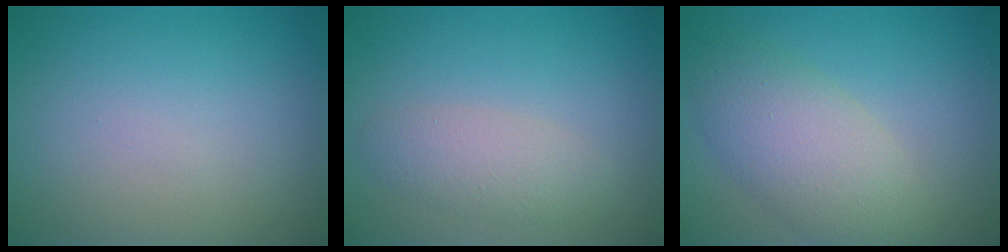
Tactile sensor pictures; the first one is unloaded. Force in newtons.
{"total": 2.4, "press": 2.4, "slide": 0.1}
{"total": 5.5, "press": 5.4, "slide": 0.5}